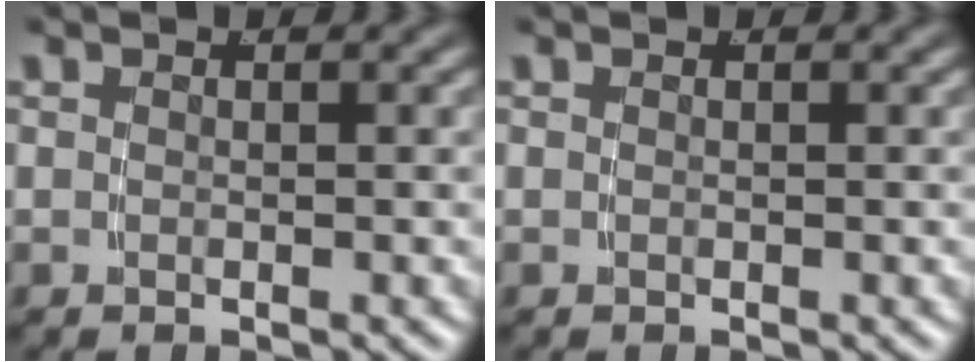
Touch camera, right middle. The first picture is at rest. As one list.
[{"total": 0.0}]